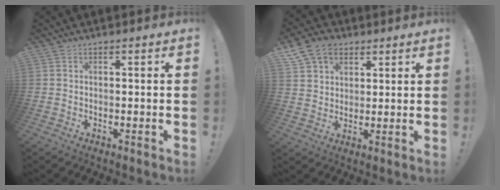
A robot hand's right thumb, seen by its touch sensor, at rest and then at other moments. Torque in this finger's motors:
{"motor_torque": [0.64, 1.16, 0.75, 0.74, 0.31]}